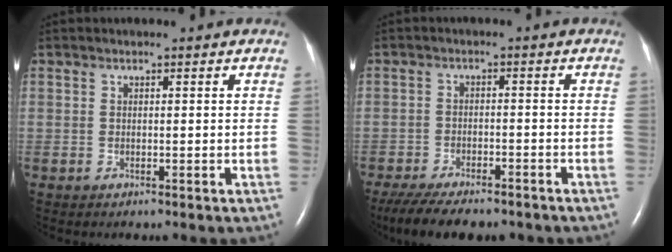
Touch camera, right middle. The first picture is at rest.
{"total": 13.1, "force": [-10.7, 3.9, 6.4], "torque": [-0.121, -0.014, -0.156]}